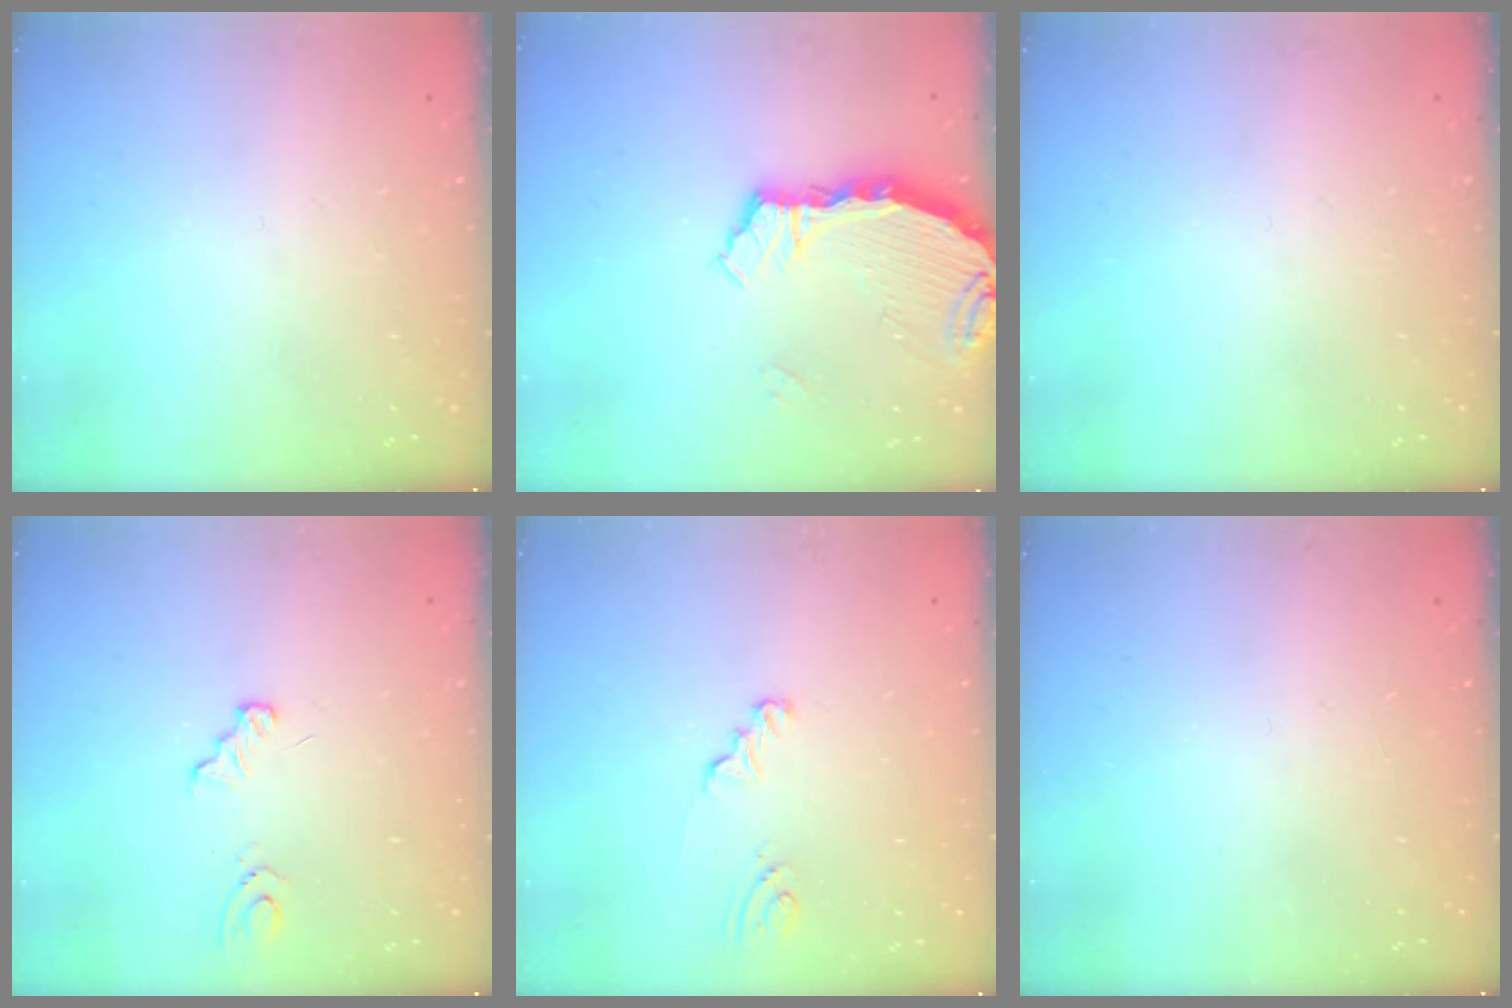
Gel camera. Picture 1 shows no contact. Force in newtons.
{"total": 3.5, "press": 3.5, "slide": 0.5}
{"total": 0.0}
{"total": 3.3, "press": 3.3, "slide": 0.2}
{"total": 2.1, "press": 2.1, "slide": 0.2}
{"total": 0.0}